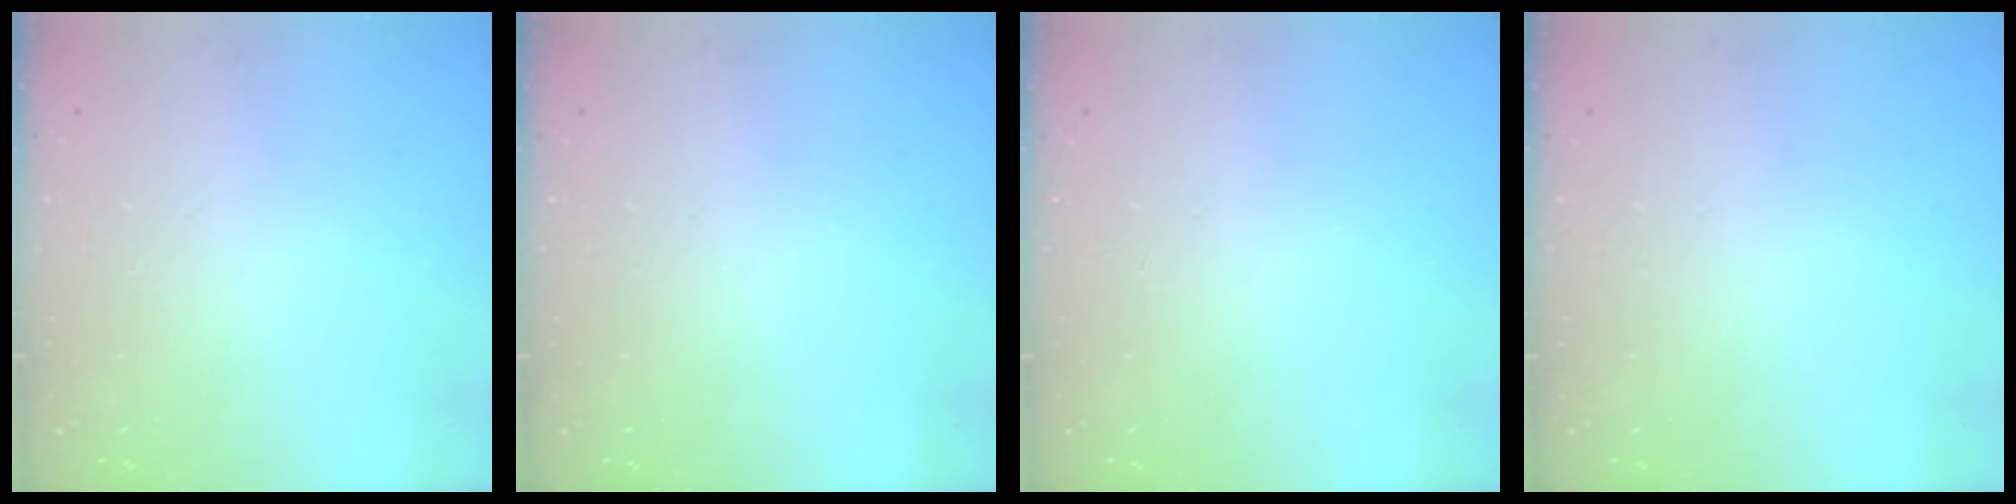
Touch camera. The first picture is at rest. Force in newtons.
{"total": 0.0}
{"total": 0.0}
{"total": 0.0}